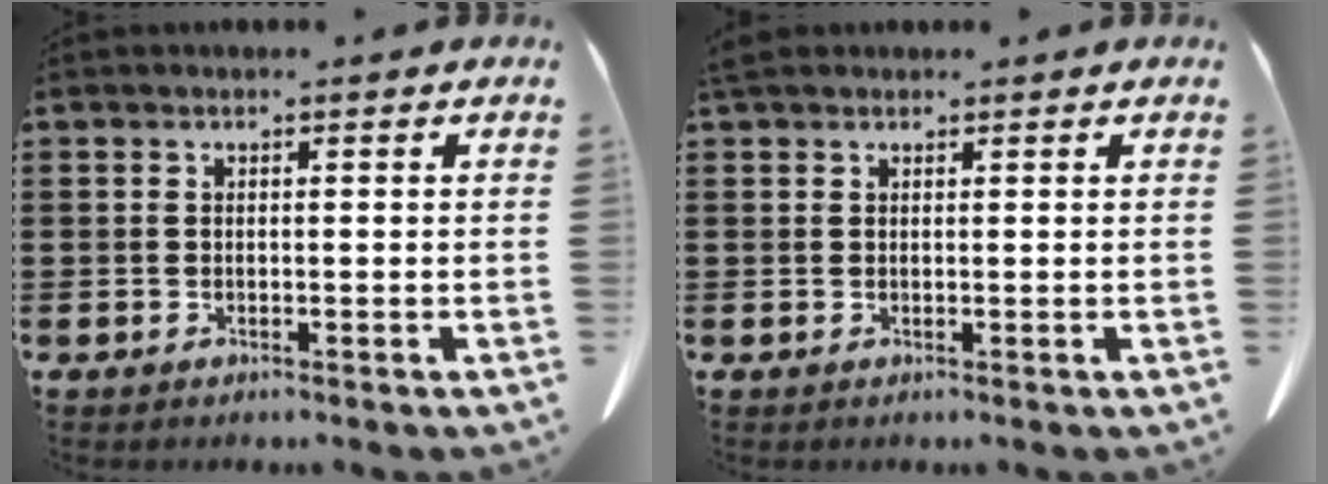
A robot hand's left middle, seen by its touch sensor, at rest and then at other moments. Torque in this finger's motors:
{"motor_torque": [0.51, 0.36, 0.39, 0.11]}